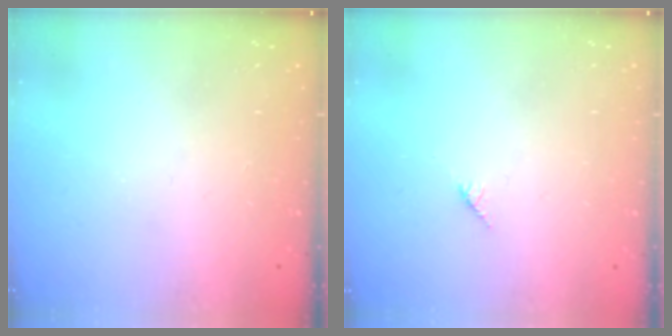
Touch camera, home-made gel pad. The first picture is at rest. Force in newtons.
{"total": 2.7, "press": 2.7, "slide": 0.2}